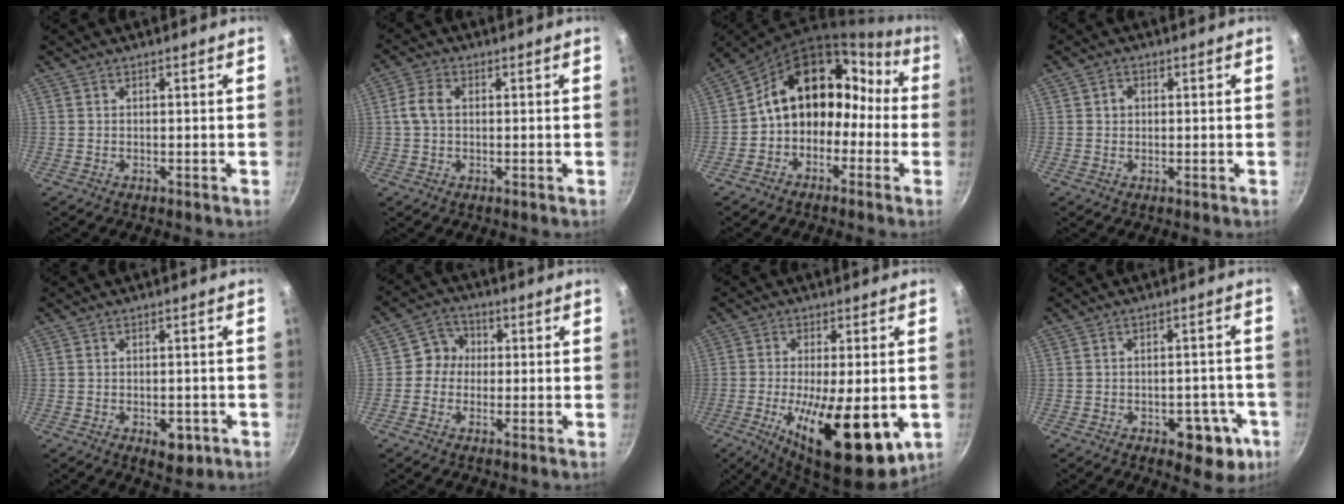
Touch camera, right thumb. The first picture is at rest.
{"total": 4.4, "force": [0.4, 2.9, 3.3], "torque": [-0.075, 0.012, 0.005]}
{"total": 16.0, "force": [-1.8, 12.2, 10.3], "torque": [-0.115, 0.078, -0.042]}
{"total": 1.9, "force": [0.3, 1.6, 0.9], "torque": [-0.007, 0.003, 0.003]}
{"total": 4.2, "force": [-1.7, 2.3, 3.0], "torque": [-0.028, 0.005, -0.017]}
{"total": 5.6, "force": [-0.2, 5.0, 2.5], "torque": [-0.013, 0.016, -0.017]}
{"total": 19.8, "force": [-5.7, 7.0, 17.6], "torque": [-0.260, -0.025, -0.066]}
{"total": 8.9, "force": [-4.2, 4.6, 6.3], "torque": [-0.049, 0.029, -0.047]}